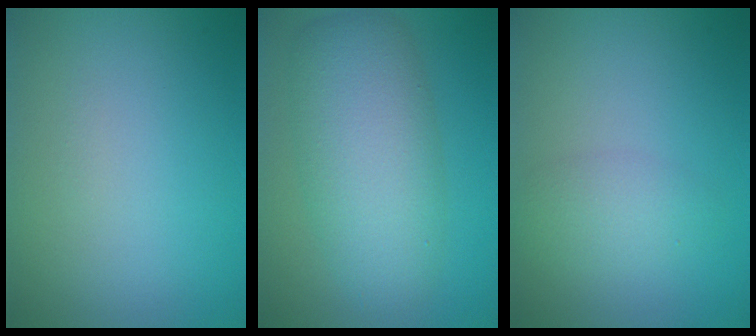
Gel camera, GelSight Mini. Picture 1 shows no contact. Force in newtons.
{"total": 7.7, "press": 7.6, "slide": 0.5}
{"total": 2.1, "press": 2.1, "slide": 0.1}